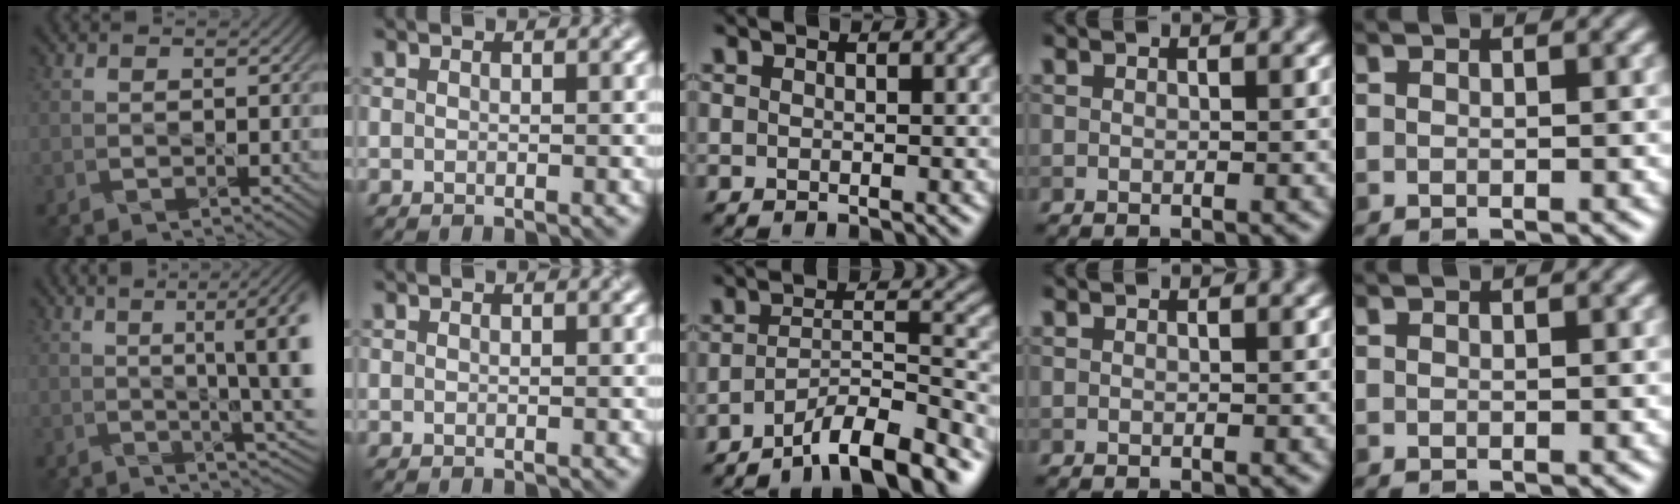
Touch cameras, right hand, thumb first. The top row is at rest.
{"thumb": {"total": 10.0, "force": [1.3, 1.9, 9.7], "torque": [-0.116, 0.016, 0.022]}, "middle": {"total": 7.5, "force": [-5.6, 1.6, 4.8], "torque": [-0.070, 0.004, -0.094]}}